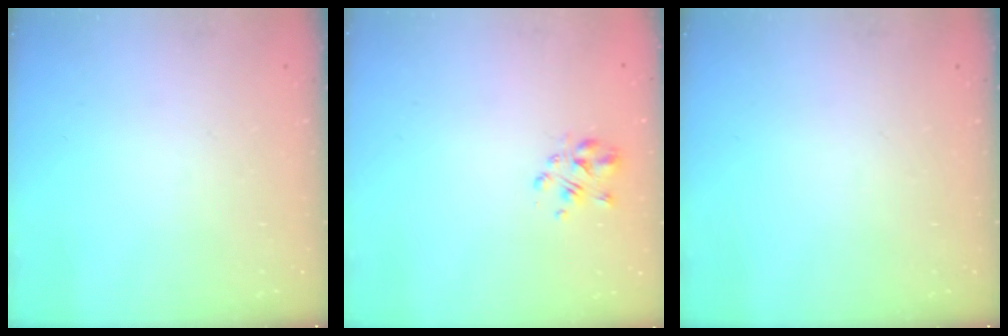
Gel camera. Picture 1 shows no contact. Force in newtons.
{"total": 3.3, "press": 3.2, "slide": 0.9}
{"total": 0.0}